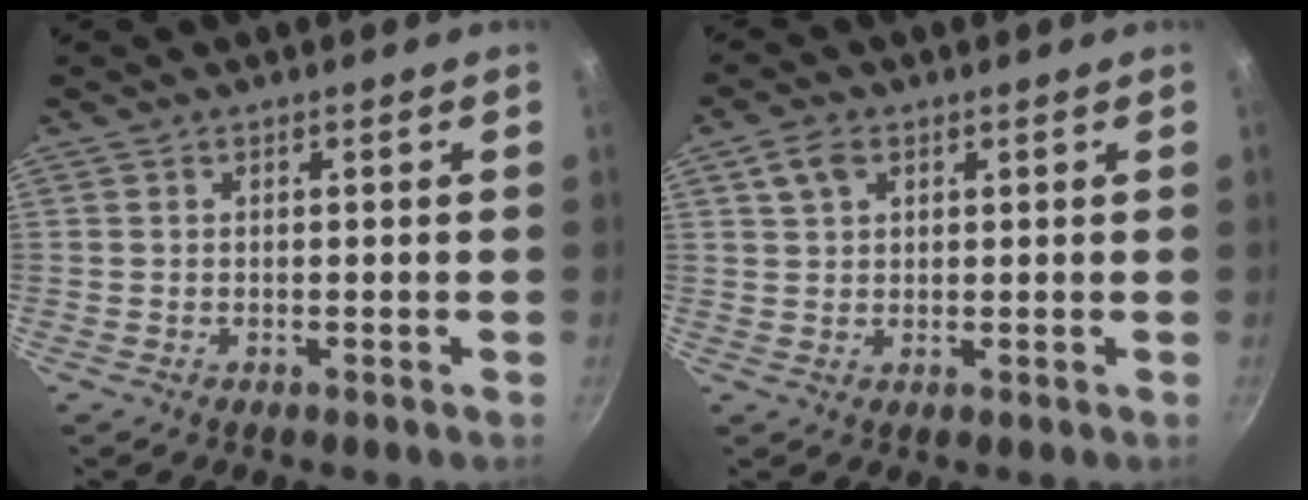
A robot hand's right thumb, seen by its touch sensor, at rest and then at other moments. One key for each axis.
{"total": 4.1, "fx": 1.8, "fy": 2.8, "fz": 2.4, "tx": -0.033, "ty": 0.000, "tz": 0.032}